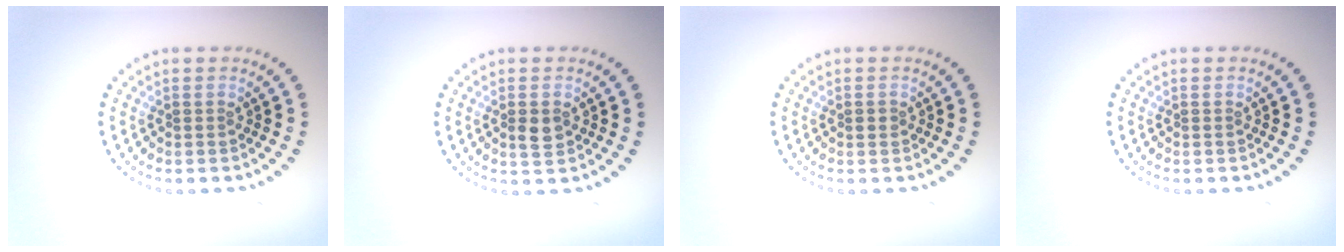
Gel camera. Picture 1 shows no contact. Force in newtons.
{"total": 1.8, "press": 1.8, "slide": 0.1}
{"total": 0.9, "press": 0.9, "slide": 0.1}
{"total": 0.0}